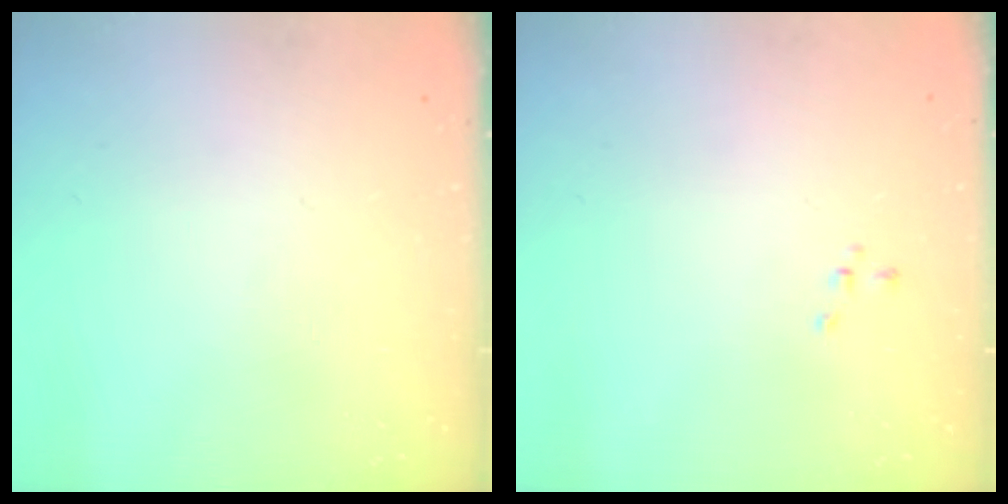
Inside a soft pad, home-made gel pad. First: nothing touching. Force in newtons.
{"total": 0.5, "press": 0.5, "slide": 0.0}